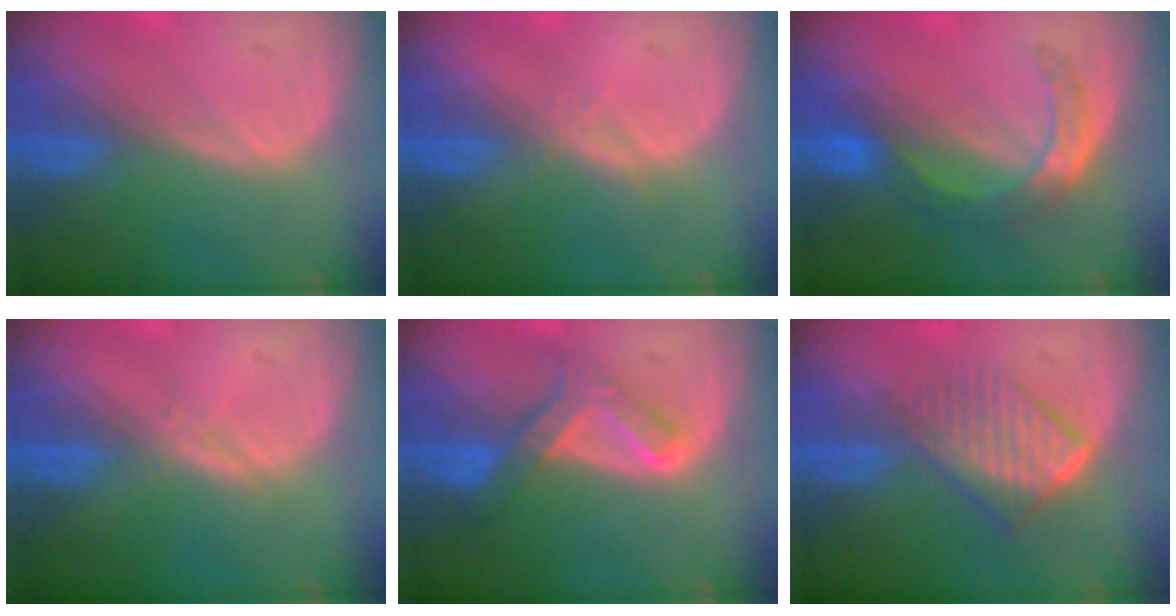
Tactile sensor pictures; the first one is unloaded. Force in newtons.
{"total": 1.5, "press": 1.3, "slide": 0.8}
{"total": 5.6, "press": 5.4, "slide": 1.6}
{"total": 1.1, "press": 1.1, "slide": 0.1}
{"total": 6.9, "press": 5.8, "slide": 3.7}
{"total": 6.7, "press": 5.8, "slide": 3.3}